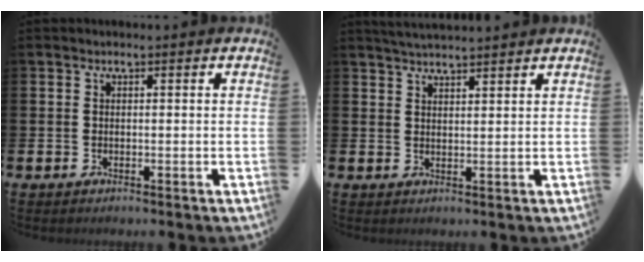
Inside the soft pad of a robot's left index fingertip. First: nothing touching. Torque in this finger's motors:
{"motor_torque": [0.51, -1.63, 0.20, 0.03]}